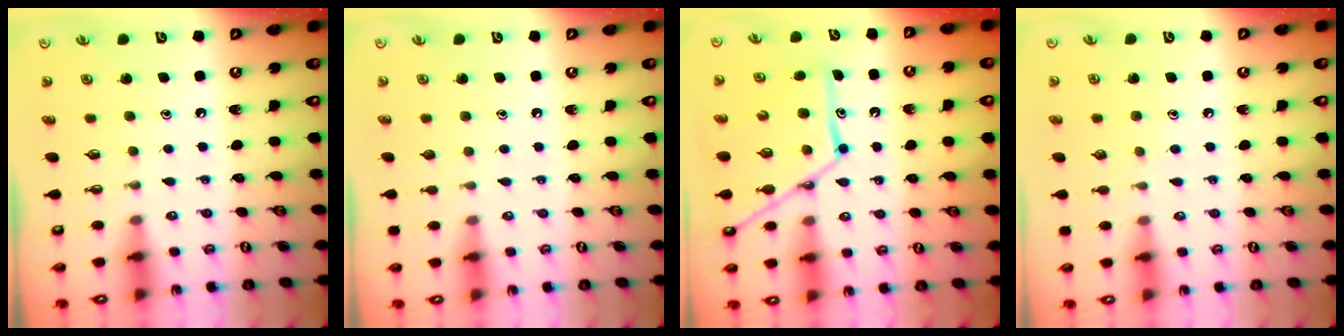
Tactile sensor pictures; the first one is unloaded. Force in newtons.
{"total": 0.0}
{"total": 14.2, "press": 14.2, "slide": 1.1}
{"total": 4.9, "press": 4.8, "slide": 0.6}